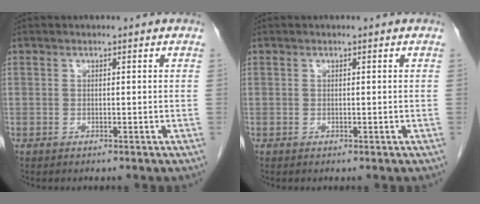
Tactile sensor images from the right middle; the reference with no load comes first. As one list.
[{"total": 0.0}]